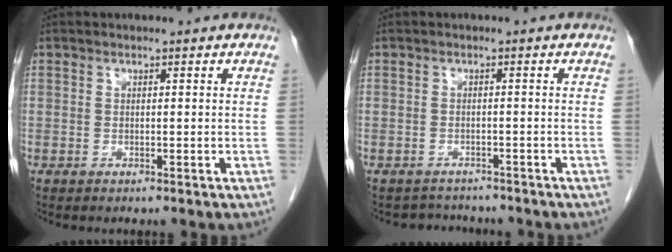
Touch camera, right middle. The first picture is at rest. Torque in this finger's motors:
{"motor_torque": [-0.23, -0.27, -0.05, -0.02]}